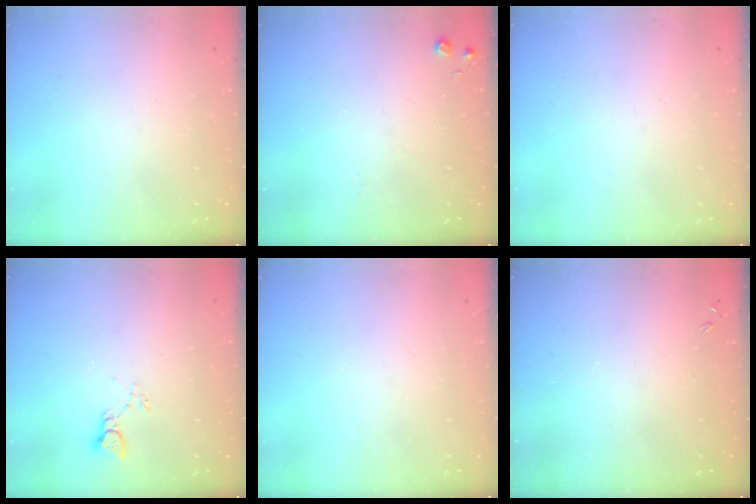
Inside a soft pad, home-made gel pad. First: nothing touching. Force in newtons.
{"total": 4.7, "press": 4.6, "slide": 0.7}
{"total": 0.0}
{"total": 2.2, "press": 2.2, "slide": 0.1}
{"total": 0.0}
{"total": 0.0}